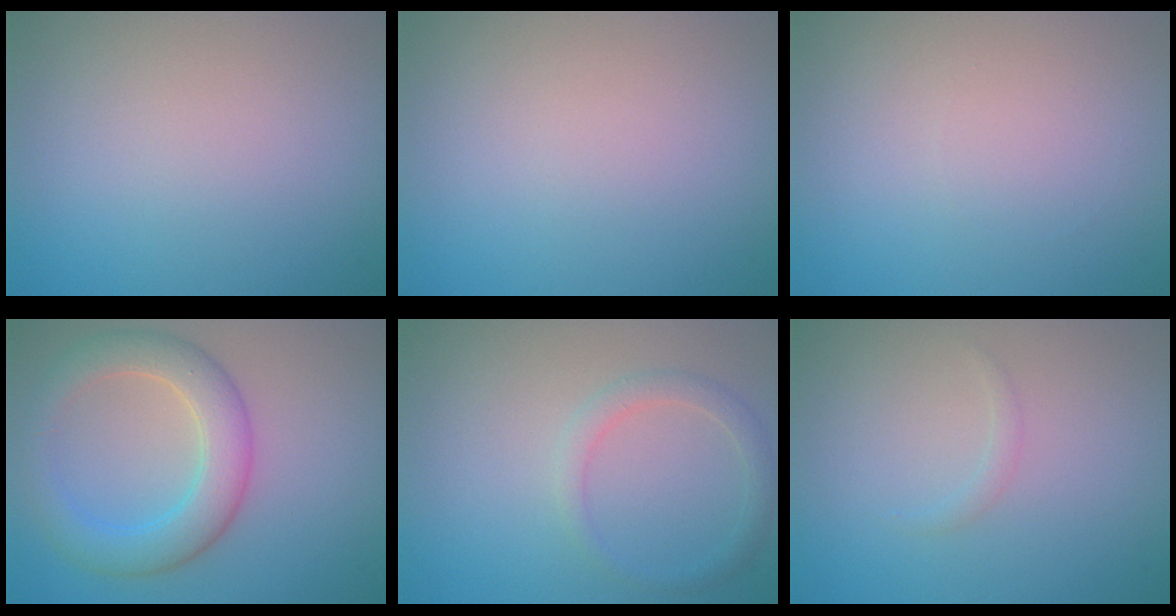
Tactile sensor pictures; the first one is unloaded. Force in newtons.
{"total": 0.0}
{"total": 0.0}
{"total": 5.3, "press": 5.3, "slide": 0.1}
{"total": 1.7, "press": 1.7, "slide": 0.1}
{"total": 0.7, "press": 0.7, "slide": 0.1}